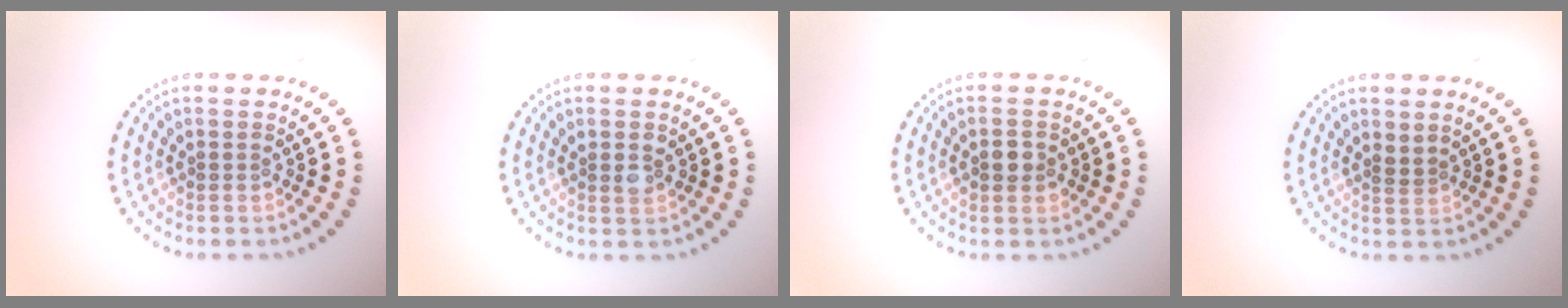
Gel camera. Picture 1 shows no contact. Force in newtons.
{"total": 1.0, "press": 0.9, "slide": 0.5}
{"total": 2.2, "press": 2.2, "slide": 0.2}
{"total": 0.8, "press": 0.4, "slide": 0.7}